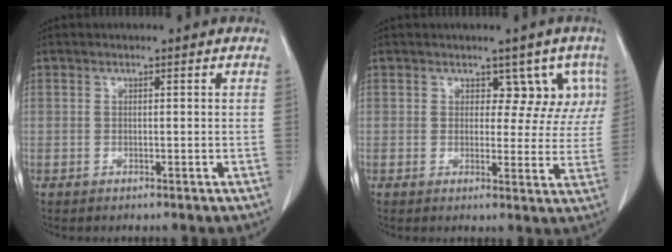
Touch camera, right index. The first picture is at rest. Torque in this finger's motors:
{"motor_torque": [0.11, 0.16, 0.04, -0.01]}